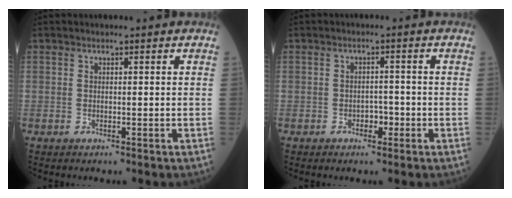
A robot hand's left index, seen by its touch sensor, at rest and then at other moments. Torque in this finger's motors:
{"motor_torque": [-0.36, 0.12, -0.05, -0.01]}